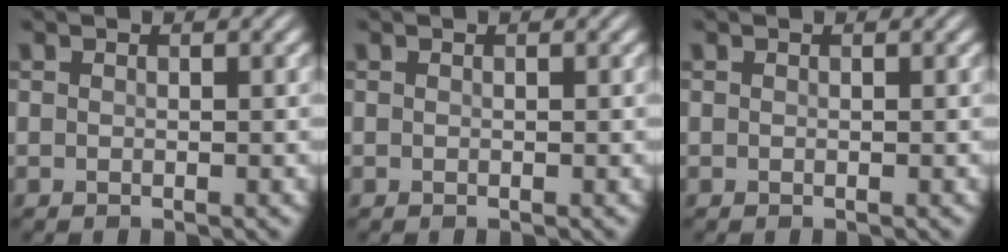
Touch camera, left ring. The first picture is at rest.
{"total": 0.0}
{"total": 0.0}